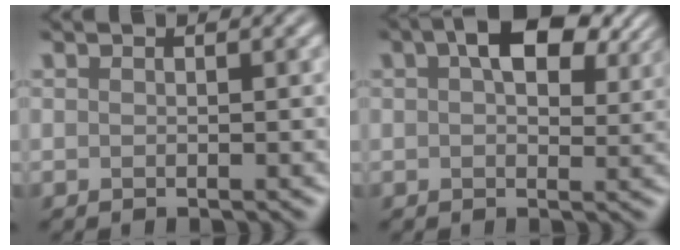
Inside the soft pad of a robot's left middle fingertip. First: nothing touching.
{"total": 7.6, "force": [3.4, 4.0, 5.6], "torque": [-0.079, 0.011, 0.042]}